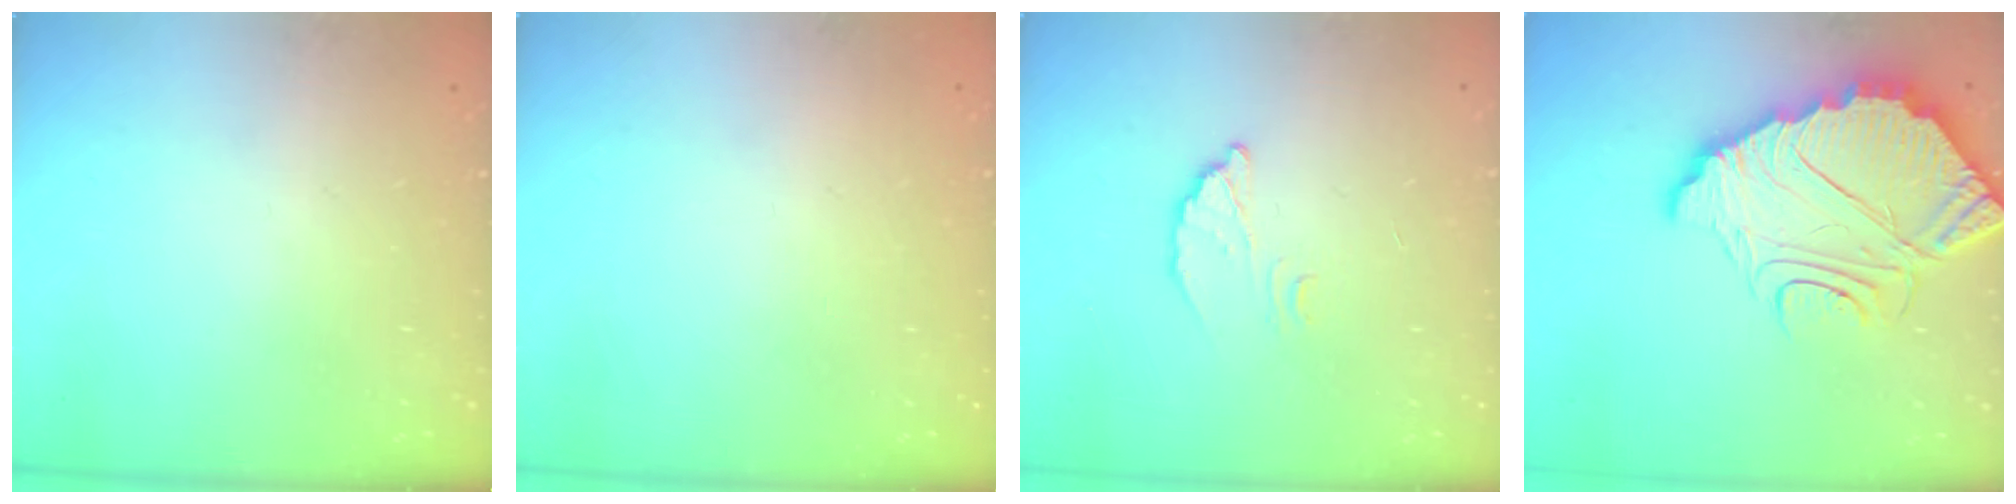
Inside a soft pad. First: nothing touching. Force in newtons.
{"total": 2.2, "press": 2.2, "slide": 0.1}
{"total": 3.8, "press": 3.8, "slide": 0.3}
{"total": 14.0, "press": 13.9, "slide": 1.1}